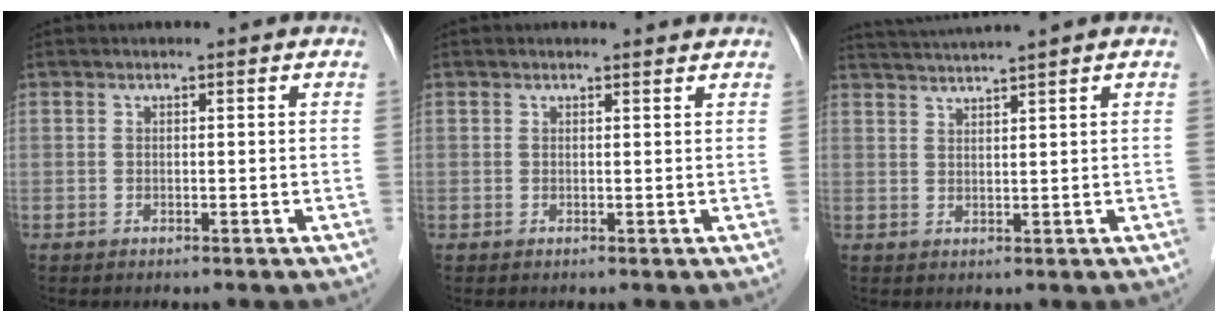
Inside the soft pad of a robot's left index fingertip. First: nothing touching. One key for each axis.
{"total": 1.3, "fx": 1.3, "fy": 0.1, "fz": 0.0, "tx": -0.013, "ty": -0.003, "tz": 0.013}
{"total": 5.1, "fx": 4.5, "fy": -1.6, "fz": 1.7, "tx": -0.031, "ty": 0.013, "tz": 0.083}